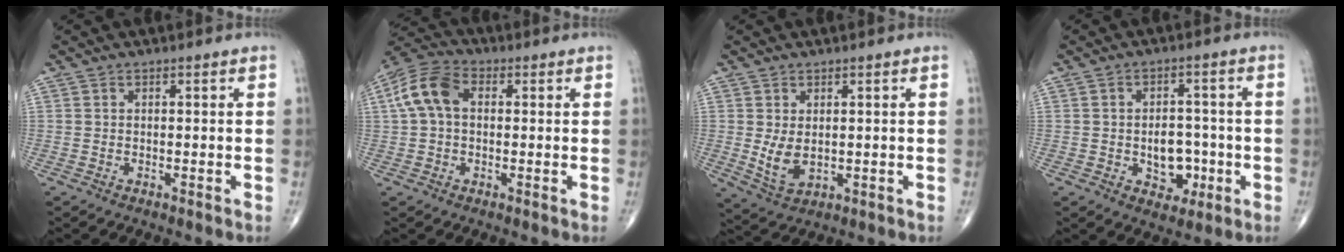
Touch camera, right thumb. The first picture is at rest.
{"total": 9.1, "force": [1.2, 6.0, 6.7], "torque": [-0.140, 0.029, 0.016]}
{"total": 5.1, "force": [0.3, 3.1, 4.0], "torque": [-0.072, -0.012, 0.019]}
{"total": 7.1, "force": [-1.6, 5.2, 4.7], "torque": [-0.029, 0.017, -0.015]}